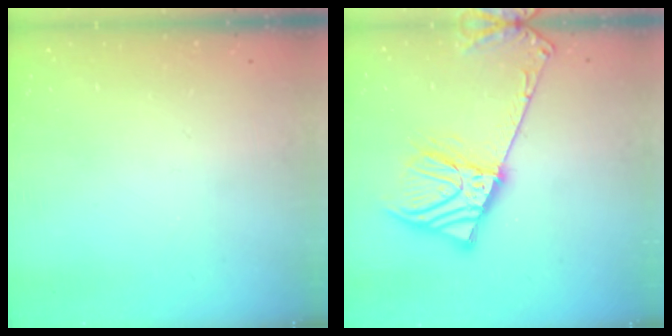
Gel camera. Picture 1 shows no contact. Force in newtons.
{"total": 15.5, "press": 15.2, "slide": 3.0}